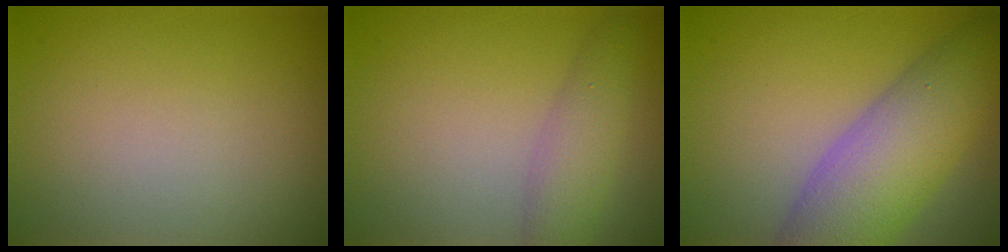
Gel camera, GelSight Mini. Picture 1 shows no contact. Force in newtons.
{"total": 2.9, "press": 2.9, "slide": 0.1}
{"total": 8.1, "press": 8.1, "slide": 0.0}